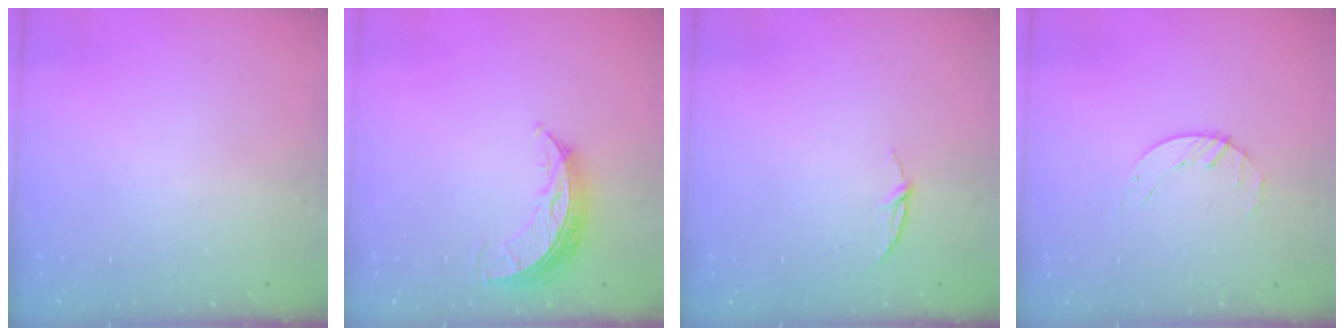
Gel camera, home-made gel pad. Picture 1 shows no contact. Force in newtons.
{"total": 8.4, "press": 8.4, "slide": 0.7}
{"total": 5.1, "press": 5.1, "slide": 0.5}
{"total": 1.6, "press": 1.6, "slide": 0.3}